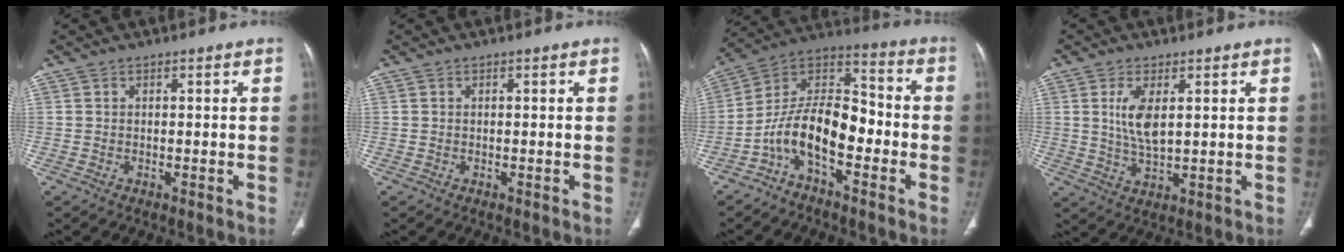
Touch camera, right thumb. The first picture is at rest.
{"total": 0.0}
{"total": 13.9, "force": [-5.1, 7.0, 10.9], "torque": [-0.181, 0.078, -0.099]}
{"total": 6.4, "force": [1.6, 2.7, 5.6], "torque": [-0.113, -0.013, 0.036]}